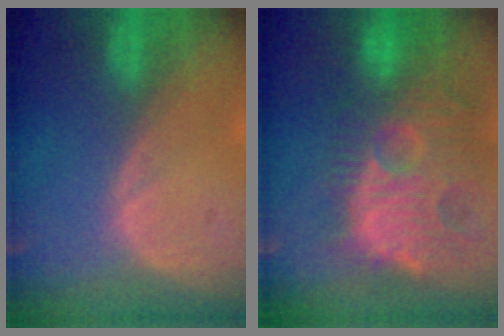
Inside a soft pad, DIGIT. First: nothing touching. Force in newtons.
{"total": 13.5, "press": 12.4, "slide": 5.3}